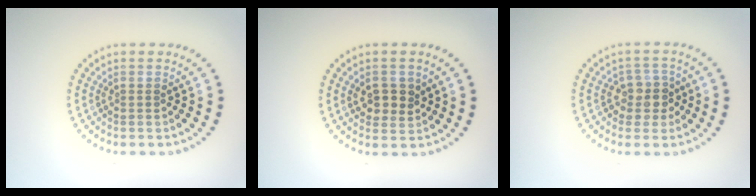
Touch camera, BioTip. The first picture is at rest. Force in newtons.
{"total": 2.5, "press": 2.4, "slide": 0.6}
{"total": 2.5, "press": 2.2, "slide": 1.0}